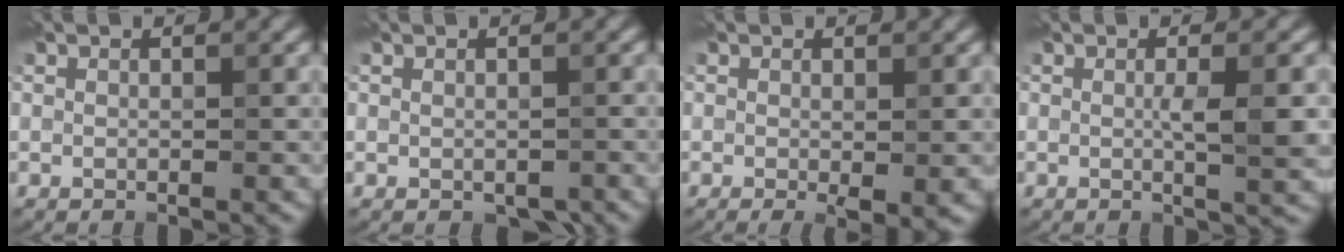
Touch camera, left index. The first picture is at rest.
{"total": 1.0, "force": [-0.4, 0.7, 0.5], "torque": [-0.008, -0.005, -0.003]}
{"total": 2.1, "force": [-0.3, 0.4, 2.0], "torque": [-0.030, -0.011, 0.000]}
{"total": 3.4, "force": [0.2, 0.6, 3.3], "torque": [-0.053, -0.003, 0.006]}